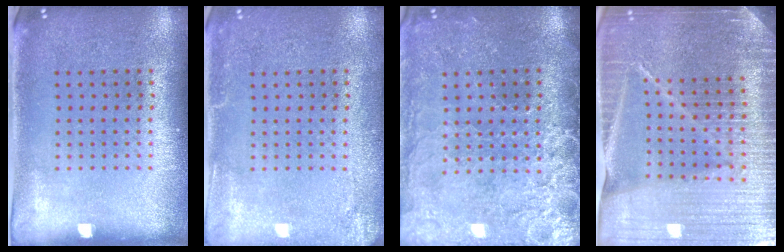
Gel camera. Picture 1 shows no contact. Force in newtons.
{"total": 2.3, "press": 2.3, "slide": 0.3}
{"total": 3.7, "press": 3.4, "slide": 1.5}
{"total": 5.5, "press": 4.8, "slide": 2.6}